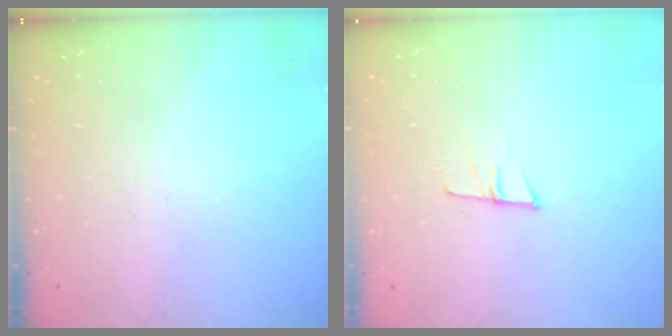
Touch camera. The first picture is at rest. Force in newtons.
{"total": 6.0, "press": 5.9, "slide": 1.0}